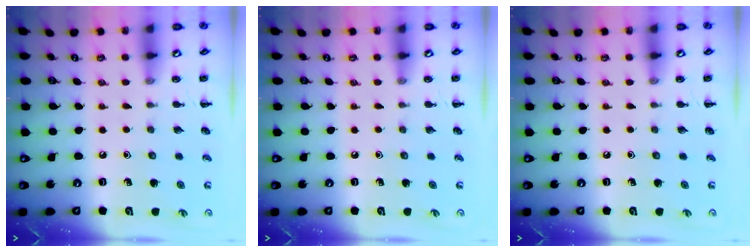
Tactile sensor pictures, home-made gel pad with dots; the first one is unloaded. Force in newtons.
{"total": 0.0}
{"total": 0.0}